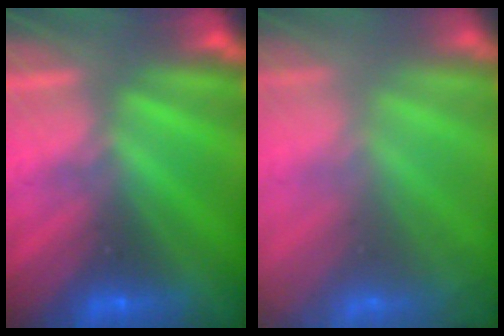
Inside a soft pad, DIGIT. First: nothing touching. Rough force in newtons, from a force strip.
{"total": 7.8}